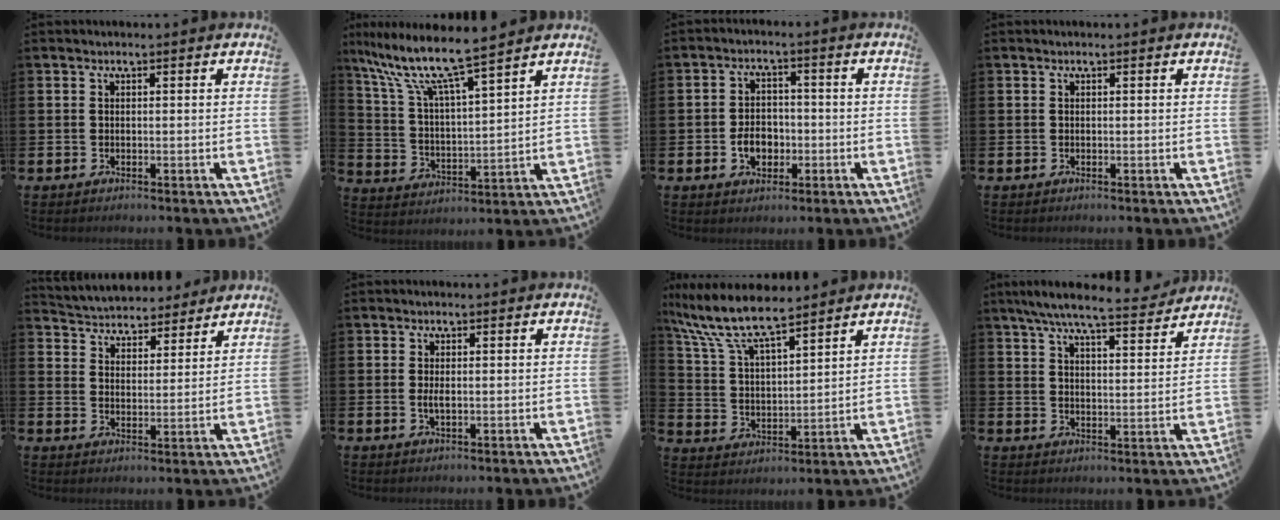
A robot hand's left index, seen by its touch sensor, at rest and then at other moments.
{"total": 9.7, "force": [8.4, 1.0, 4.6], "torque": [-0.127, -0.048, 0.144]}
{"total": 4.2, "force": [-1.2, 3.2, 2.5], "torque": [-0.026, -0.004, -0.030]}
{"total": 0.0}
{"total": 4.6, "force": [4.4, 1.2, -0.5], "torque": [-0.010, -0.037, 0.075]}
{"total": 1.5, "force": [0.0, 0.6, 1.4], "torque": [-0.020, -0.001, -0.003]}
{"total": 9.3, "force": [8.3, 2.0, 3.8], "torque": [-0.115, -0.036, 0.150]}
{"total": 7.8, "force": [7.1, 1.0, 3.1], "torque": [-0.071, -0.038, 0.122]}